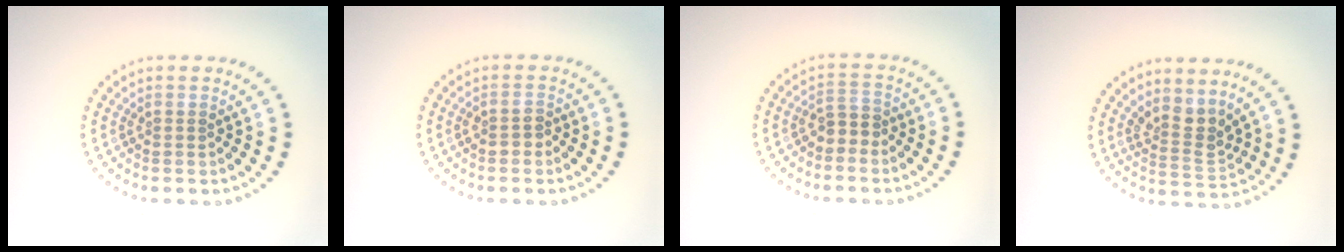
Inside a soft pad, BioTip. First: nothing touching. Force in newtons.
{"total": 1.4, "press": 1.3, "slide": 0.5}
{"total": 1.9, "press": 1.6, "slide": 0.9}
{"total": 2.8, "press": 1.9, "slide": 2.0}